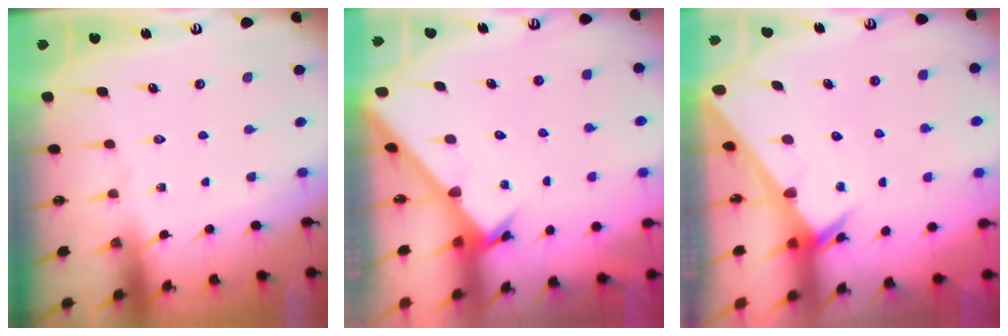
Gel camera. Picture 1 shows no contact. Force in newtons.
{"total": 2.4, "press": 2.4, "slide": 0.1}
{"total": 2.4, "press": 2.4, "slide": 0.0}